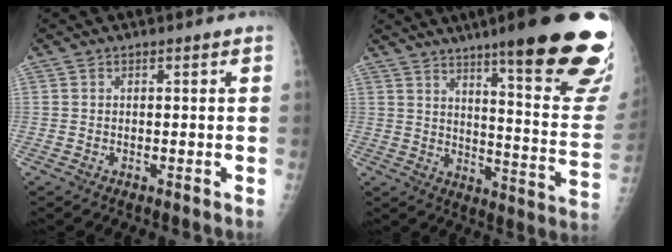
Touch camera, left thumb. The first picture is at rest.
{"total": 28.0, "force": [18.5, 3.8, 20.7], "torque": [-0.217, -0.094, 0.248]}